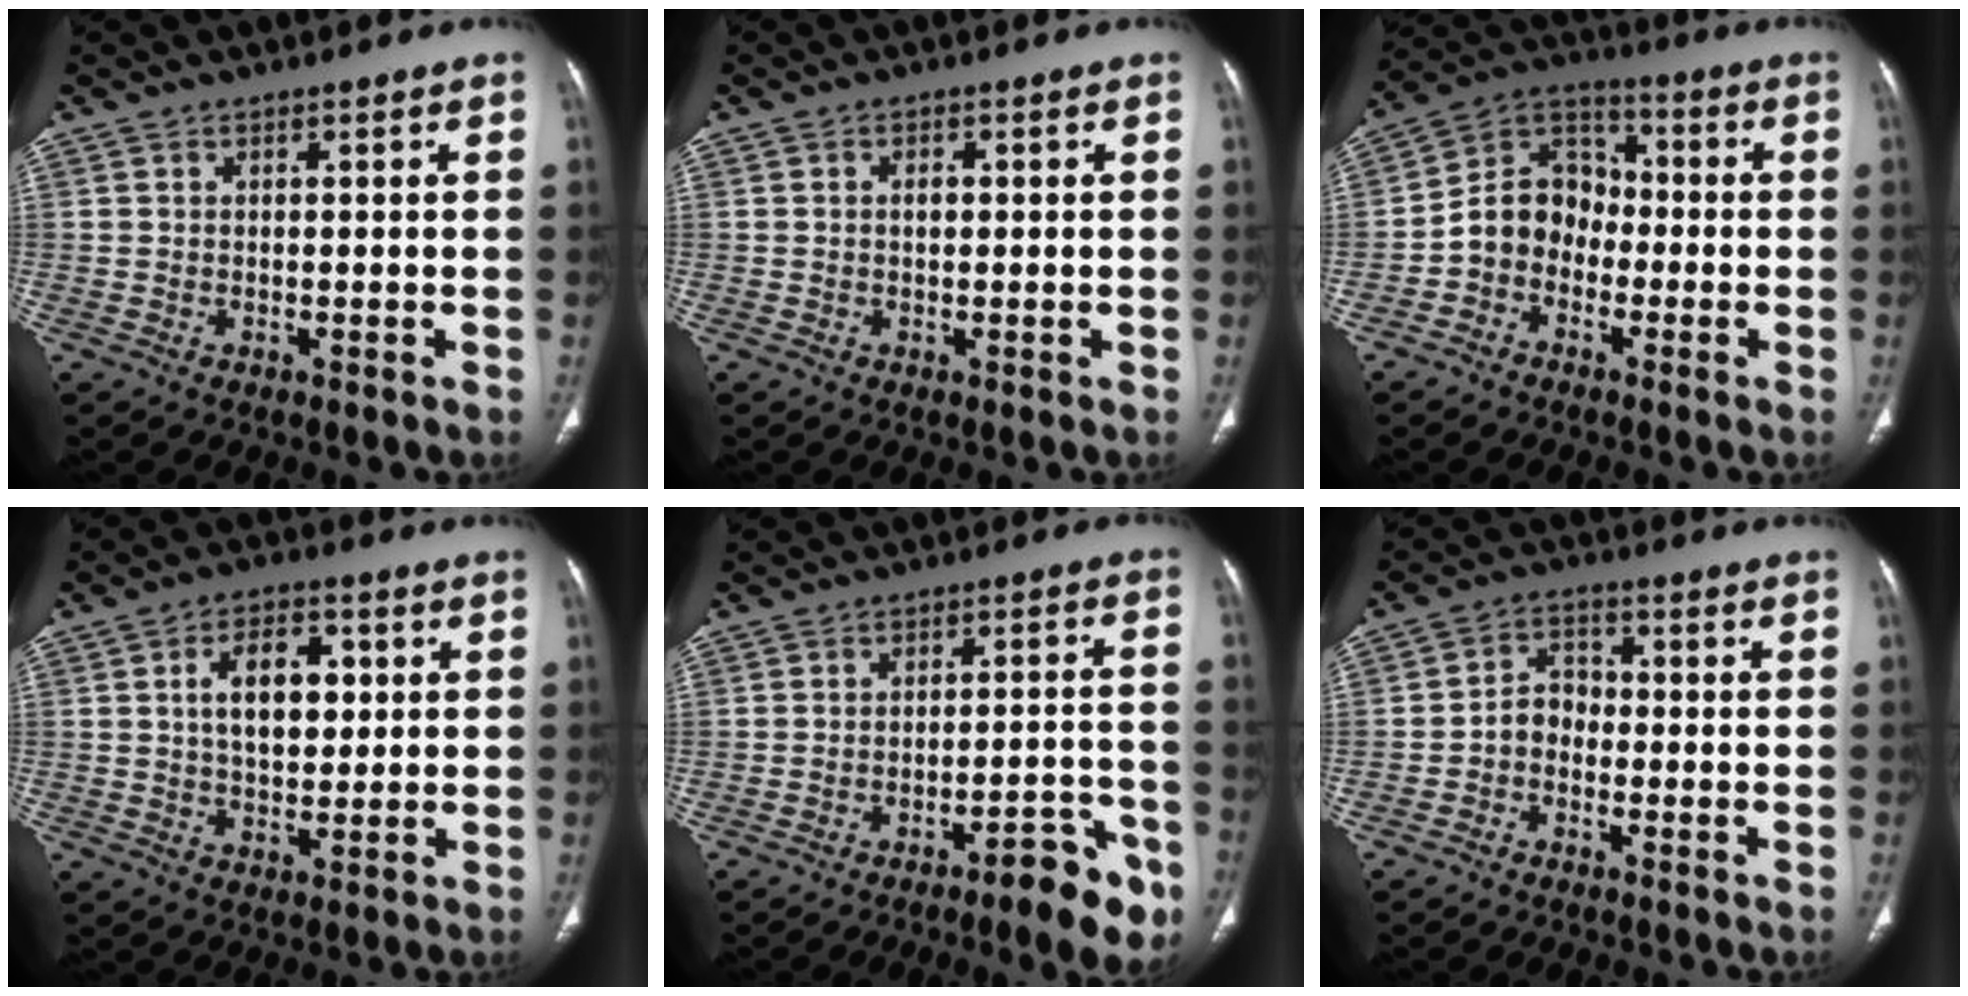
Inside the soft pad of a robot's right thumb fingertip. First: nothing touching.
{"total": 1.5, "force": [0.1, 1.0, 1.1], "torque": [-0.016, 0.004, 0.002]}
{"total": 9.7, "force": [-2.7, 8.1, 4.6], "torque": [-0.053, 0.046, -0.064]}
{"total": 9.8, "force": [1.9, 5.9, 7.6], "torque": [-0.098, 0.004, 0.032]}
{"total": 9.9, "force": [-6.0, 2.7, 7.4], "torque": [-0.082, 0.039, -0.078]}
{"total": 4.6, "force": [-1.6, 3.5, 2.4], "torque": [-0.024, 0.025, -0.041]}